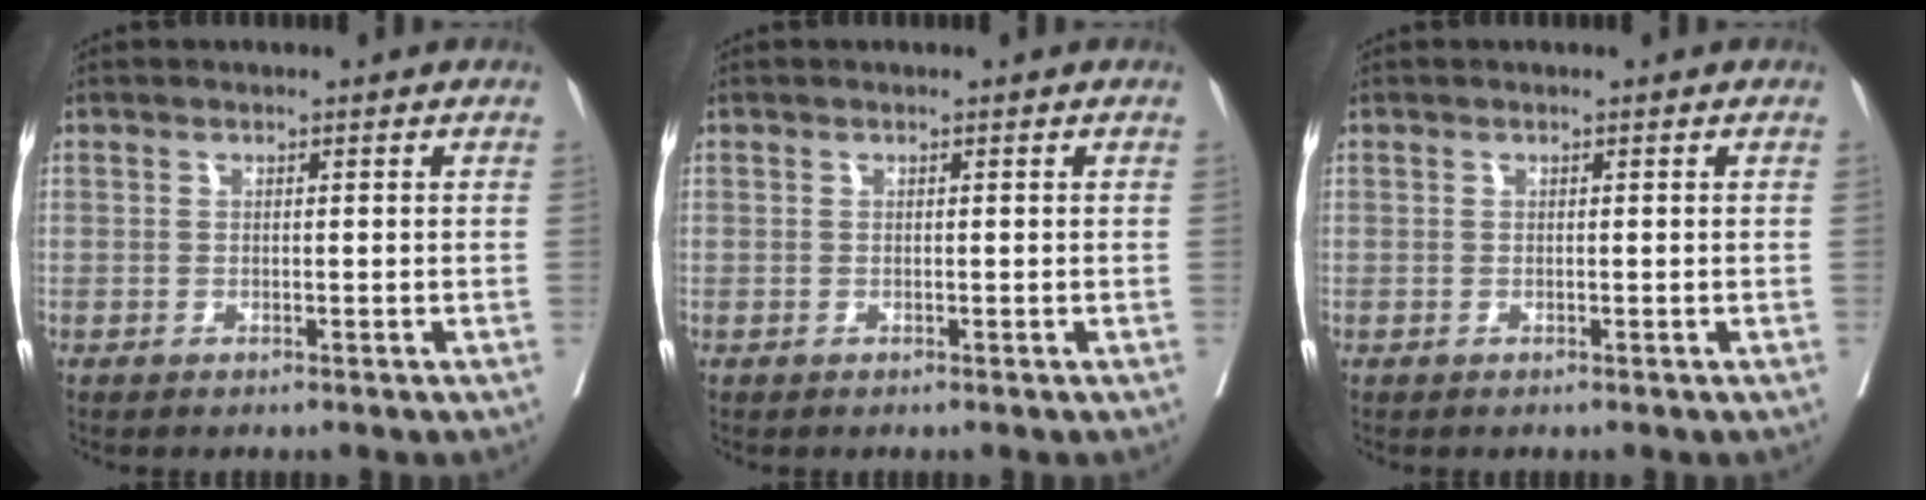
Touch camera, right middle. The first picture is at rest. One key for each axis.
{"total": 0.0}
{"total": 0.0}